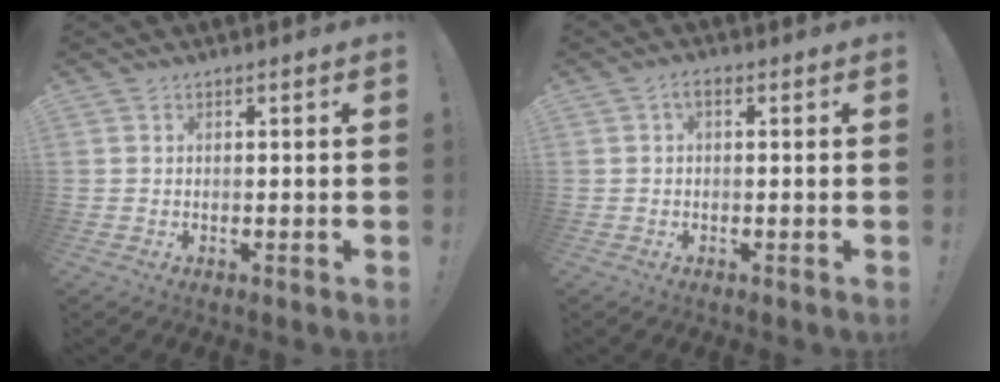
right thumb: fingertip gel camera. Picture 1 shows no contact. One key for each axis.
{"total": 1.8, "fx": 0.0, "fy": 0.9, "fz": 1.6, "tx": -0.029, "ty": 0.006, "tz": -0.001}